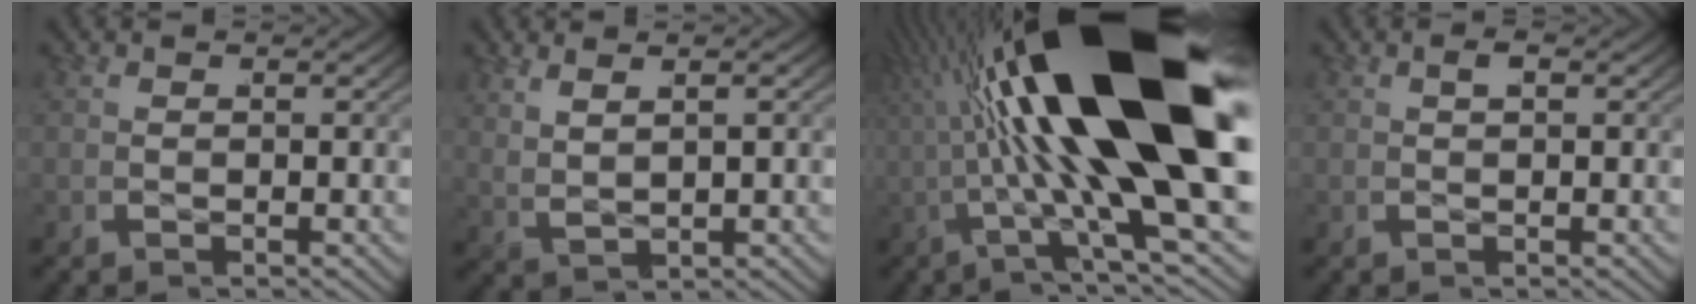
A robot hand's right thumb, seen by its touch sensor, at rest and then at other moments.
{"total": 1.7, "force": [0.5, 0.4, 1.5], "torque": [-0.038, -0.003, 0.019]}
{"total": 23.4, "force": [2.7, 7.7, 22.0], "torque": [-0.367, 0.025, 0.035]}
{"total": 0.6, "force": [0.3, -0.2, 0.5], "torque": [-0.003, 0.008, 0.003]}